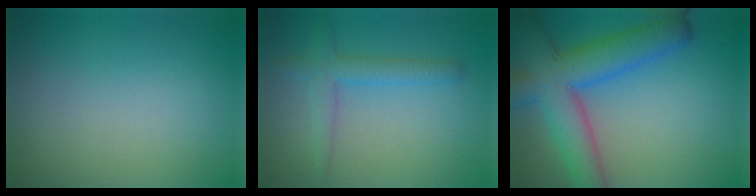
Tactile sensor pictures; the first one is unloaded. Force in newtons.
{"total": 2.7, "press": 2.7, "slide": 0.2}
{"total": 8.7, "press": 8.7, "slide": 0.3}